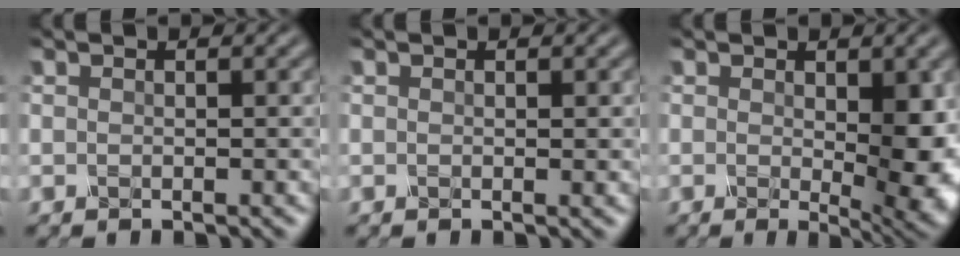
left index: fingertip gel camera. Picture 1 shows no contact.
{"total": 0.0}
{"total": 6.7, "force": [0.0, 2.4, 6.3], "torque": [-0.079, -0.010, 0.005]}